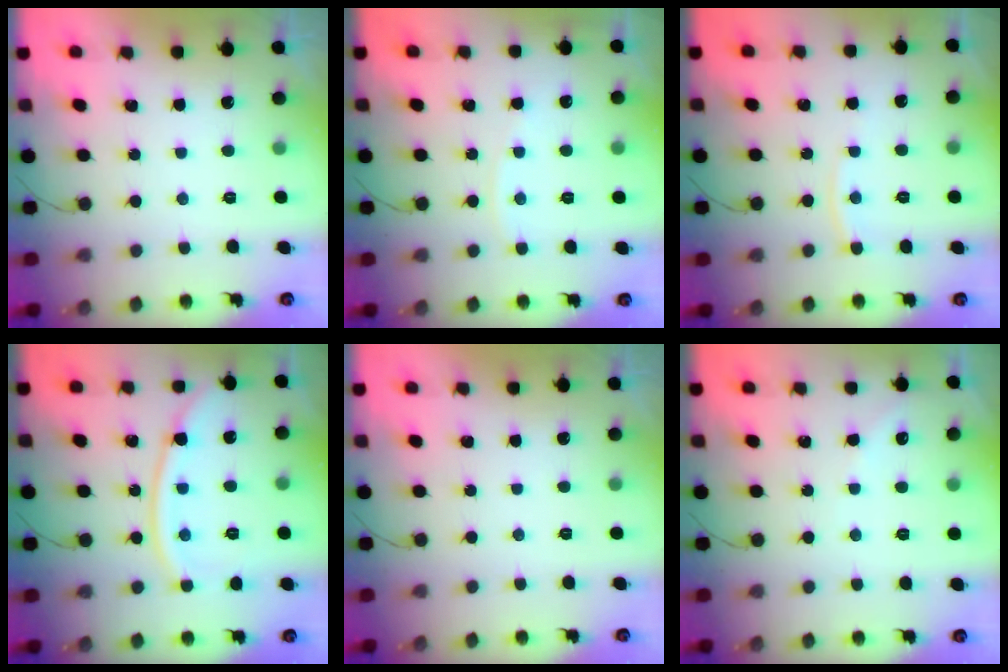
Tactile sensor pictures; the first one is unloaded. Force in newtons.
{"total": 2.6, "press": 2.6, "slide": 0.3}
{"total": 3.9, "press": 3.9, "slide": 0.3}
{"total": 12.5, "press": 12.4, "slide": 1.6}
{"total": 0.0}
{"total": 2.2, "press": 2.2, "slide": 0.4}